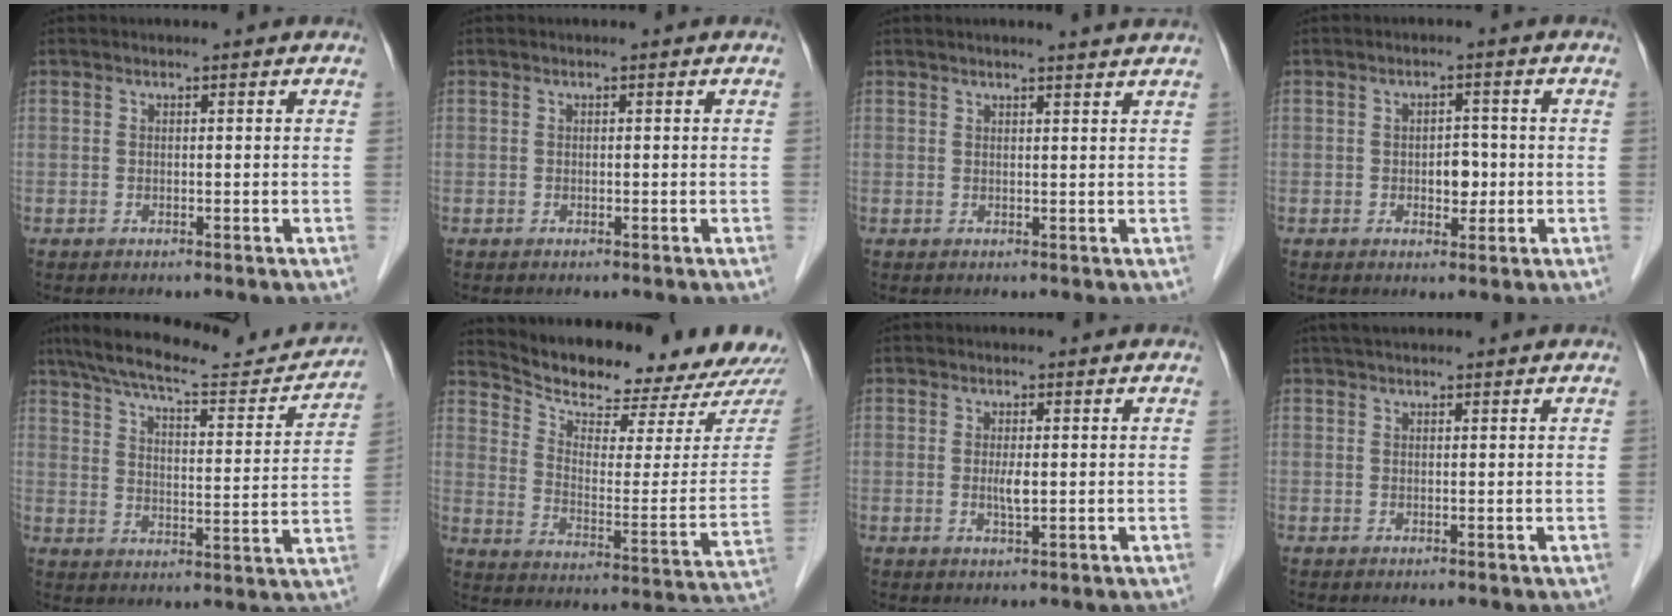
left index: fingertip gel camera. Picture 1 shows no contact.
{"total": 0.0}
{"total": 4.0, "force": [3.6, -0.6, 1.7], "torque": [-0.024, 0.006, 0.038]}
{"total": 3.2, "force": [-0.4, 2.0, 2.5], "torque": [-0.032, 0.006, -0.002]}
{"total": 19.4, "force": [17.4, 3.0, 8.0], "torque": [-0.131, 0.000, 0.240]}
{"total": 20.2, "force": [19.1, 3.0, 5.7], "torque": [-0.089, -0.060, 0.261]}
{"total": 2.0, "force": [0.0, 0.3, 1.9], "torque": [-0.041, -0.003, 0.002]}
{"total": 2.7, "force": [2.3, 0.6, 1.2], "torque": [-0.017, 0.028, 0.039]}